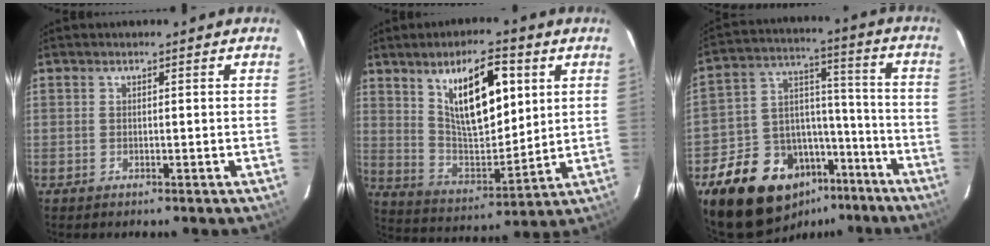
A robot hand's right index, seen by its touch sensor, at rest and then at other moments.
{"total": 15.9, "force": [6.6, 6.3, 13.0], "torque": [-0.215, 0.002, 0.130]}
{"total": 20.0, "force": [-12.9, 13.0, 8.2], "torque": [-0.182, 0.059, -0.176]}